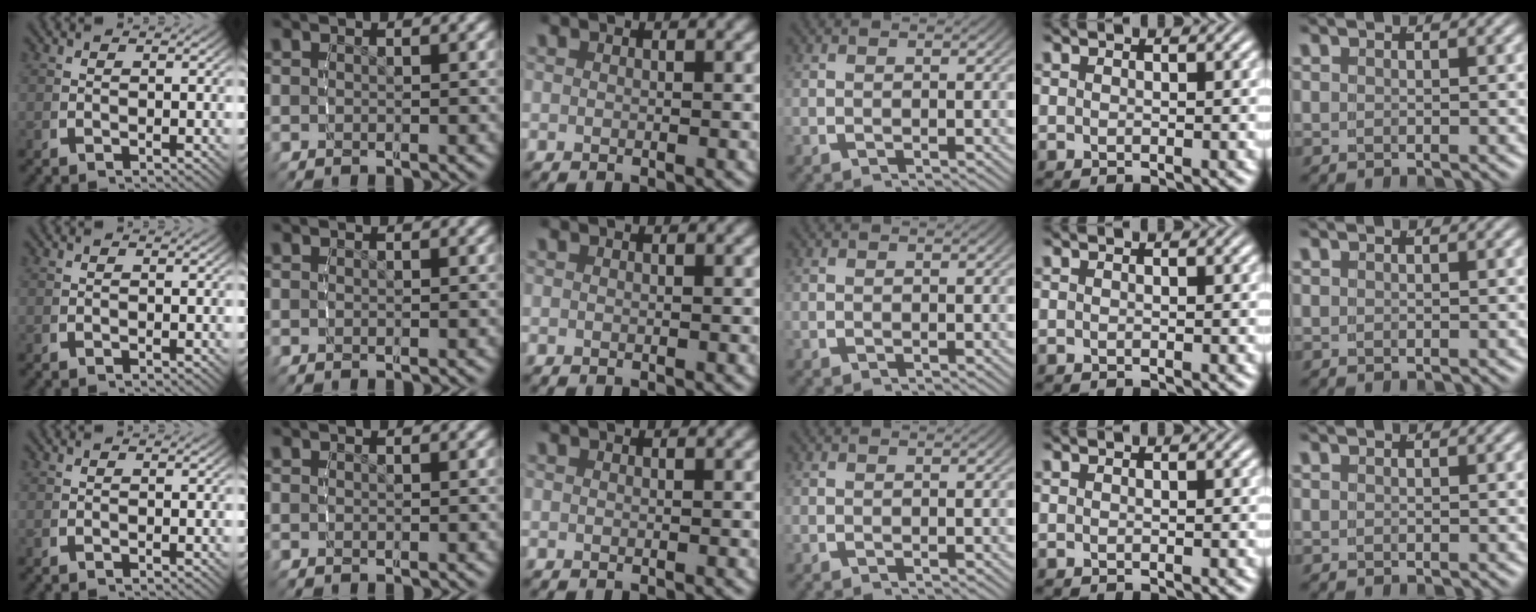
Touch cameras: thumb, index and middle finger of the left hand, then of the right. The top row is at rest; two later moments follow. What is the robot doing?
{"motion": "reach", "object": "router"}